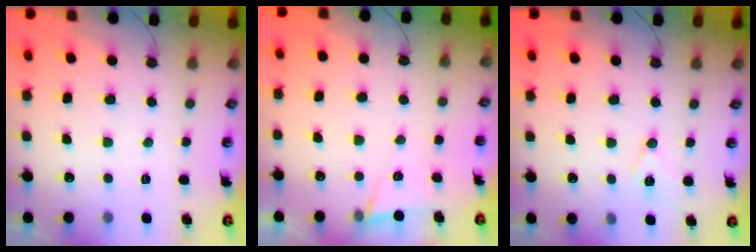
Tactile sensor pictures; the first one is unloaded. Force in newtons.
{"total": 4.9, "press": 2.2, "slide": 4.4}
{"total": 7.6, "press": 6.6, "slide": 3.7}